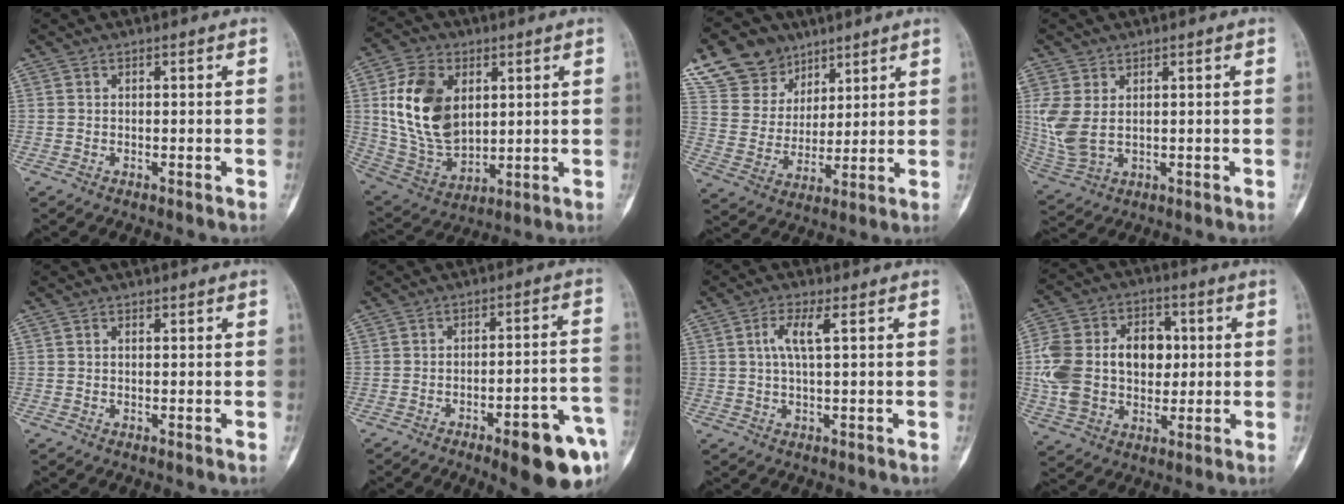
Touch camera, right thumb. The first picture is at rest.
{"total": 17.1, "force": [3.9, 11.3, 12.2], "torque": [-0.207, -0.015, 0.086]}
{"total": 13.7, "force": [9.2, 9.6, 3.4], "torque": [-0.035, -0.031, 0.180]}
{"total": 8.3, "force": [1.5, 5.2, 6.3], "torque": [-0.162, -0.003, 0.046]}
{"total": 0.6, "force": [0.2, 0.3, 0.4], "torque": [-0.008, -0.001, 0.003]}
{"total": 14.9, "force": [-7.1, 3.7, 12.6], "torque": [-0.124, 0.038, -0.086]}
{"total": 4.6, "force": [1.3, 1.0, 4.3], "torque": [-0.097, 0.005, 0.026]}
{"total": 19.6, "force": [1.5, 13.8, 13.8], "torque": [-0.250, 0.020, 0.033]}